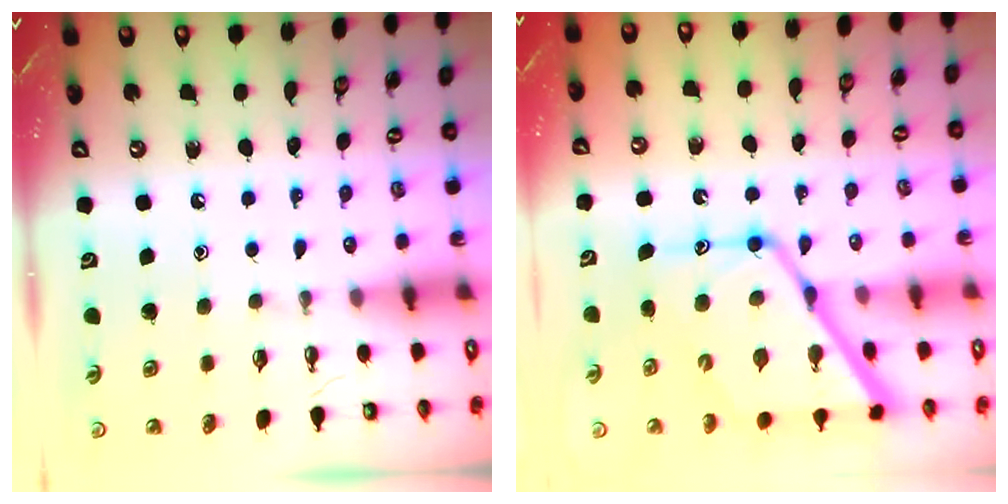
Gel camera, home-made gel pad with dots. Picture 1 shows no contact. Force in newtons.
{"total": 18.1, "press": 18.1, "slide": 1.6}